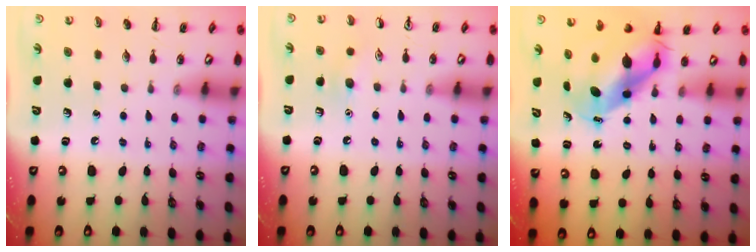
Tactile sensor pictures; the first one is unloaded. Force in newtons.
{"total": 7.1, "press": 6.8, "slide": 2.1}
{"total": 8.2, "press": 8.0, "slide": 1.9}